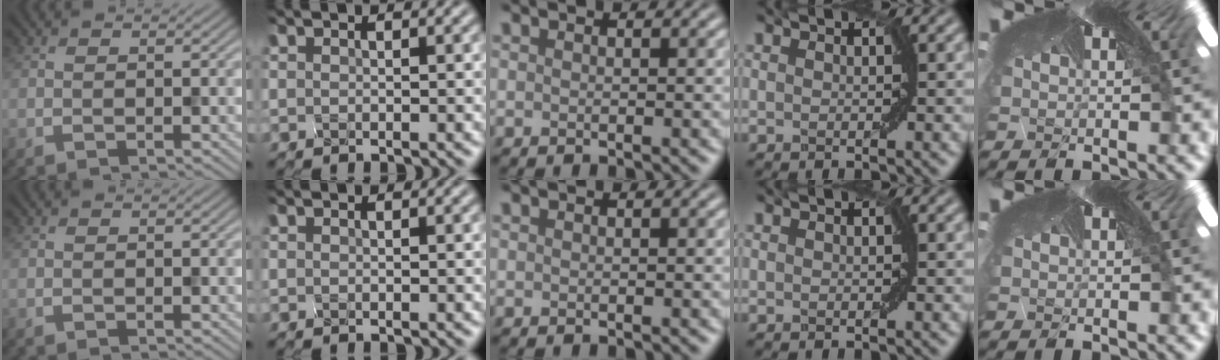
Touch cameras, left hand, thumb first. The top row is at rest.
{}